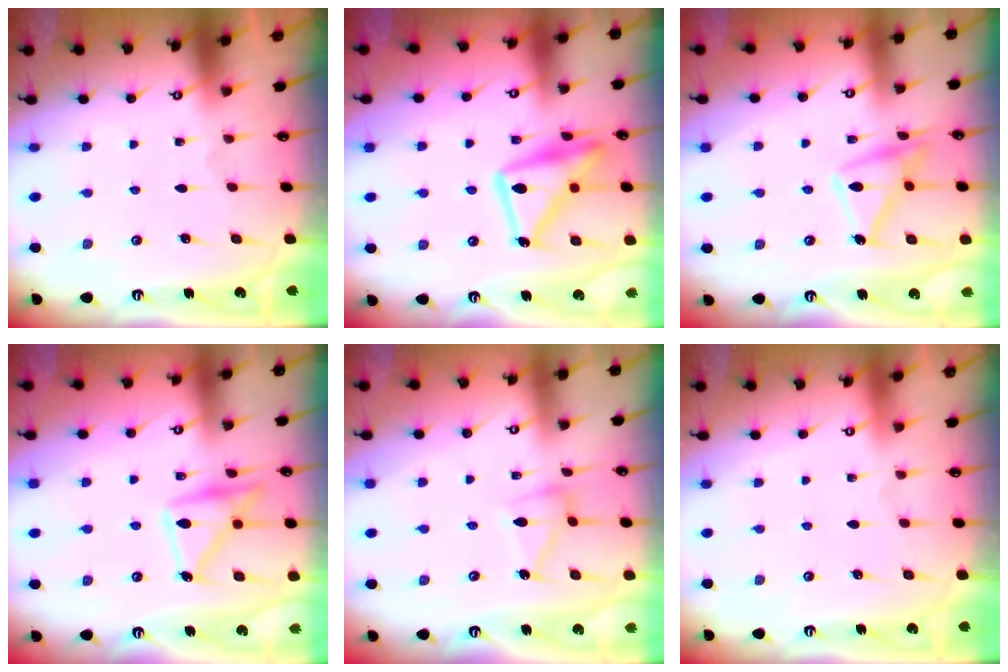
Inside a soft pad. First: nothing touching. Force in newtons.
{"total": 17.7, "press": 17.6, "slide": 1.3}
{"total": 14.3, "press": 14.3, "slide": 1.0}
{"total": 15.4, "press": 15.4, "slide": 0.7}
{"total": 10.4, "press": 10.4, "slide": 0.5}
{"total": 3.9, "press": 3.9, "slide": 0.1}